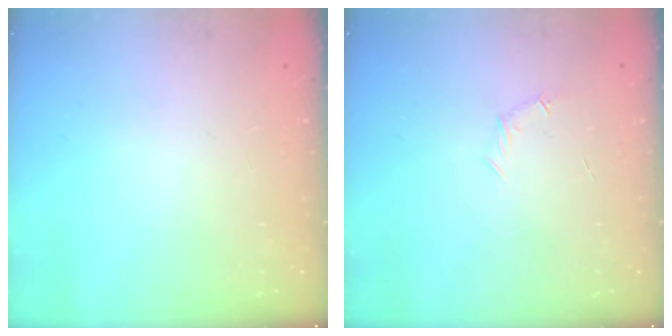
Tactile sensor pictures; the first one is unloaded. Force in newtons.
{"total": 4.7, "press": 4.5, "slide": 1.4}